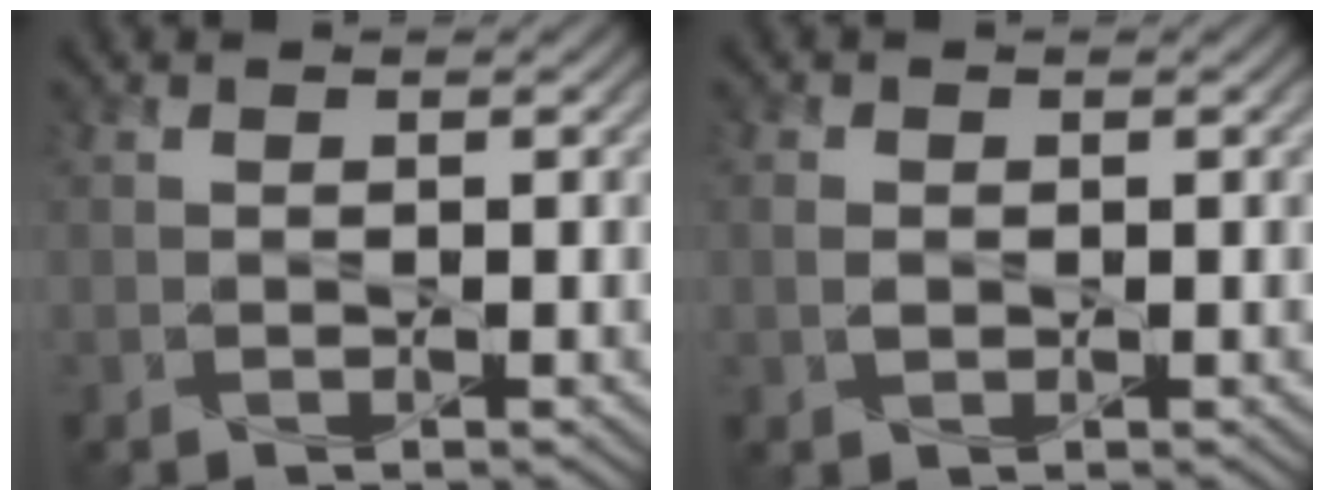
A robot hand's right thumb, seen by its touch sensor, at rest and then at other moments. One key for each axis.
{"total": 1.4, "fx": 0.0, "fy": 1.1, "fz": 0.9, "tx": -0.025, "ty": -0.001, "tz": -0.002}